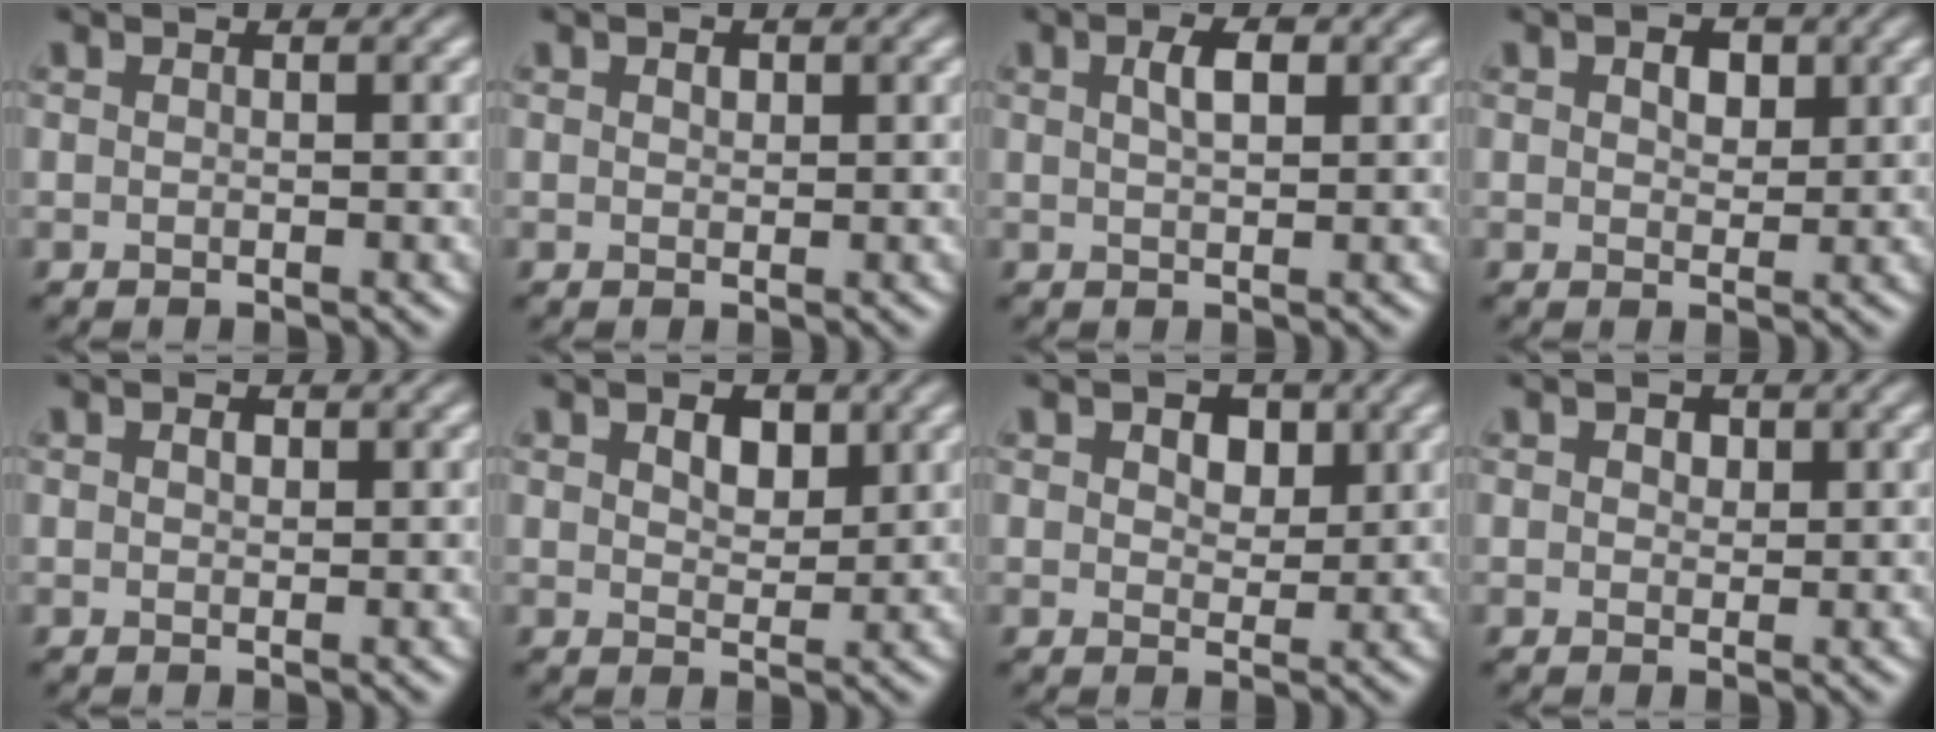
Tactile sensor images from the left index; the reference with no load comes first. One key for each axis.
{"total": 0.8, "fx": 0.4, "fy": 0.6, "fz": 0.4, "tx": -0.008, "ty": -0.001, "tz": 0.006}
{"total": 2.2, "fx": 0.8, "fy": 0.9, "fz": 1.8, "tx": -0.035, "ty": 0.004, "tz": 0.015}
{"total": 2.3, "fx": 0.9, "fy": 1.5, "fz": 1.5, "tx": -0.025, "ty": 0.001, "tz": 0.013}
{"total": 0.9, "fx": 0.3, "fy": 0.6, "fz": 0.6, "tx": -0.012, "ty": 0.000, "tz": 0.003}
{"total": 2.7, "fx": 1.2, "fy": 1.6, "fz": 1.8, "tx": -0.033, "ty": 0.001, "tz": 0.020}
{"total": 3.5, "fx": 1.5, "fy": 2.3, "fz": 2.3, "tx": -0.031, "ty": 0.004, "tz": 0.014}
{"total": 1.5, "fx": 0.7, "fy": 1.0, "fz": 0.8, "tx": -0.010, "ty": 0.000, "tz": 0.008}